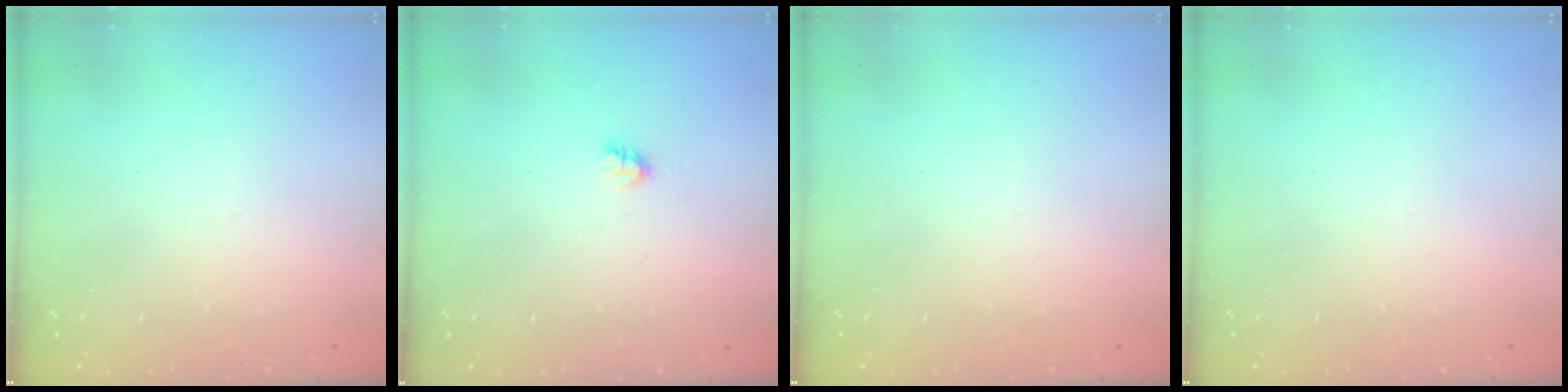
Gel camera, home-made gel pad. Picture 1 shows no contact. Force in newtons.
{"total": 2.2, "press": 2.2, "slide": 0.2}
{"total": 0.0}
{"total": 0.0}